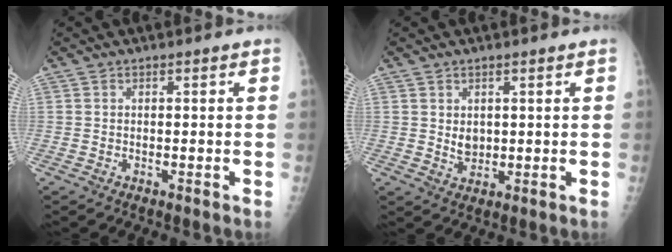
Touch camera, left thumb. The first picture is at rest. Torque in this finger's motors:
{"motor_torque": [-0.03, -0.05, 0.18, 0.02, 0.01]}